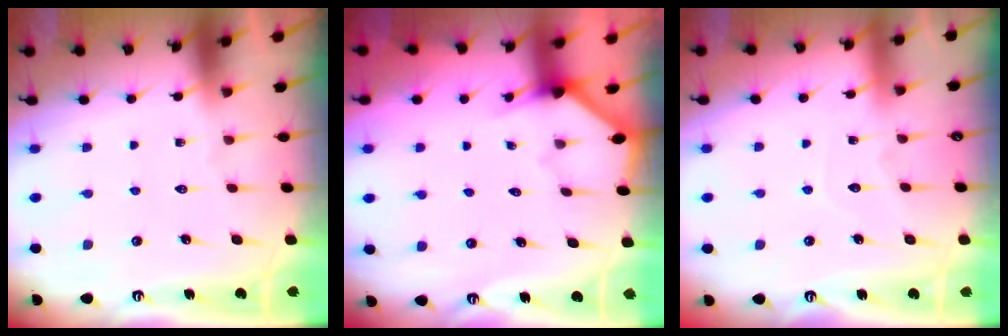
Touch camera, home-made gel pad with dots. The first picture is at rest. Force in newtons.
{"total": 3.3, "press": 3.2, "slide": 0.3}
{"total": 4.9, "press": 4.8, "slide": 0.4}